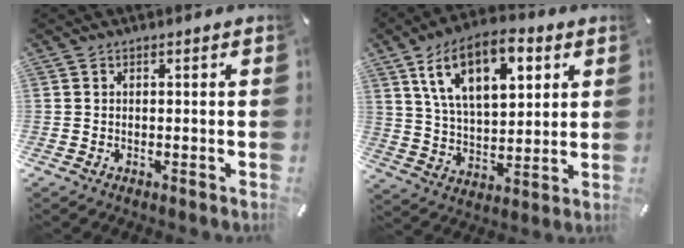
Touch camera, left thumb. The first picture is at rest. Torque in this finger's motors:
{"motor_torque": [2.45, 2.45, 2.00, -0.77, 0.48]}